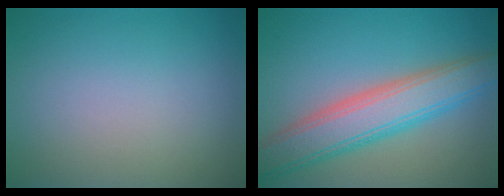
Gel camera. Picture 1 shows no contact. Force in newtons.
{"total": 7.0, "press": 7.0, "slide": 0.3}